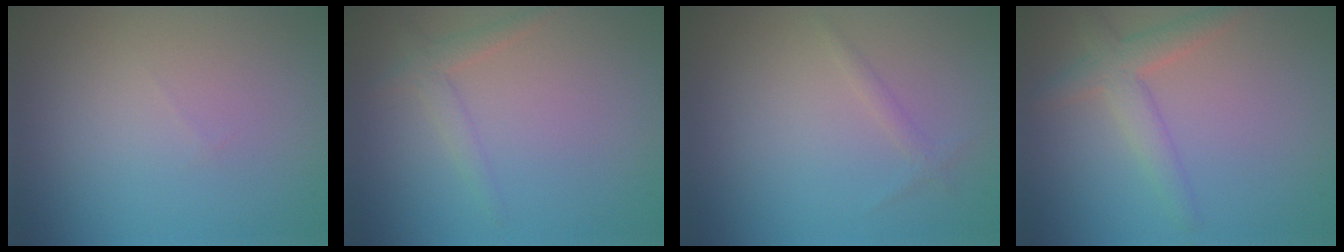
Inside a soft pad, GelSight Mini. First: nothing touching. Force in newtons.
{"total": 1.8, "press": 1.8, "slide": 0.2}
{"total": 0.8, "press": 0.8, "slide": 0.0}
{"total": 3.2, "press": 3.2, "slide": 0.2}